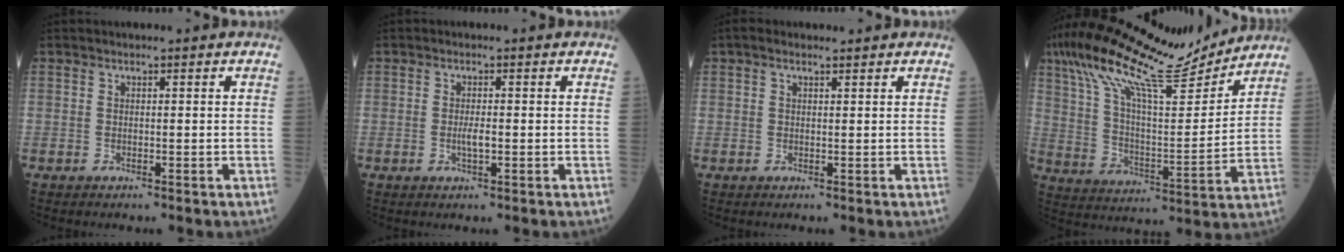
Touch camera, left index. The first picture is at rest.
{"total": 1.8, "force": [-0.9, 0.3, 1.5], "torque": [-0.032, -0.006, -0.017]}
{"total": 1.2, "force": [0.6, 0.5, 0.9], "torque": [-0.023, 0.012, 0.009]}
{"total": 20.2, "force": [17.0, 2.7, 10.6], "torque": [-0.208, 0.019, 0.284]}